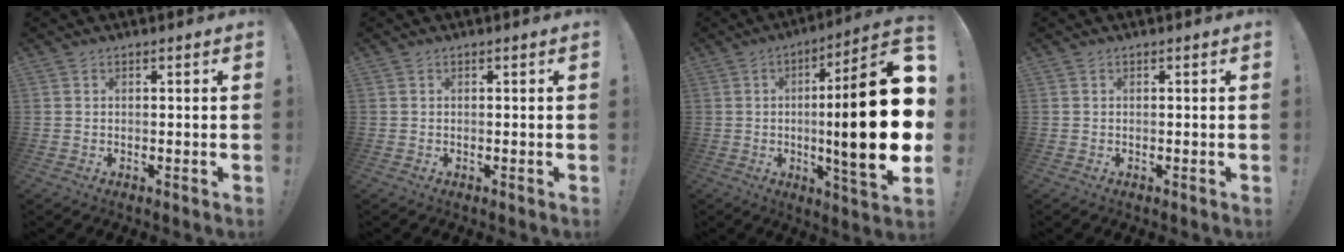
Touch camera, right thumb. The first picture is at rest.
{"total": 0.0}
{"total": 24.0, "force": [-0.7, 2.5, 23.9], "torque": [-0.385, -0.010, -0.019]}
{"total": 0.0}